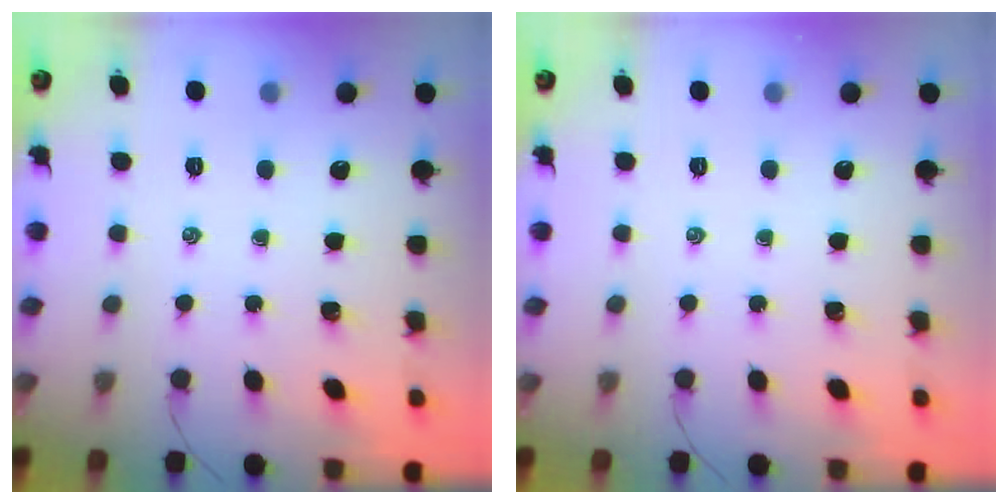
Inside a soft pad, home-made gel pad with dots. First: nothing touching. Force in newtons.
{"total": 0.0}